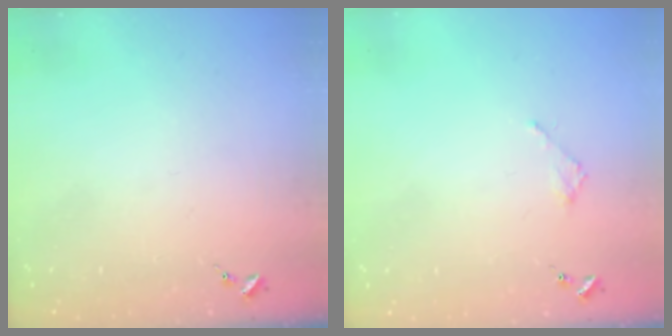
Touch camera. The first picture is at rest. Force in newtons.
{"total": 1.8, "press": 1.8, "slide": 0.2}